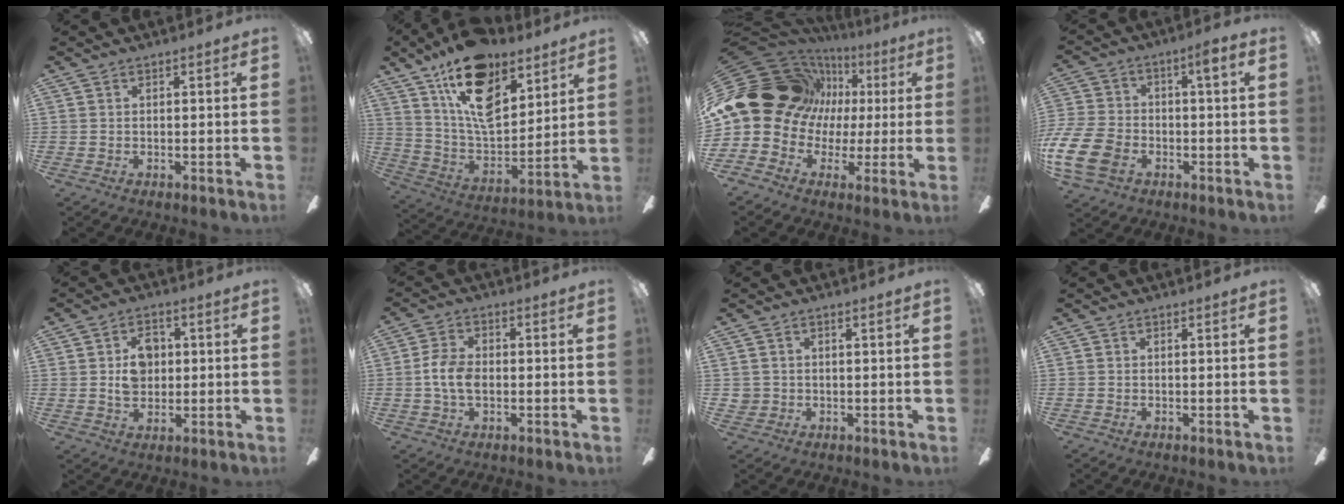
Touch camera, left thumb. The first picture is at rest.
{"total": 19.4, "force": [12.3, 10.1, 11.2], "torque": [-0.214, -0.071, 0.218]}
{"total": 21.9, "force": [4.8, 18.9, 10.0], "torque": [-0.199, -0.030, 0.110]}
{"total": 14.0, "force": [-4.3, 9.1, 9.7], "torque": [-0.187, 0.032, -0.078]}
{"total": 7.6, "force": [0.9, 5.6, 5.1], "torque": [-0.085, 0.006, 0.011]}
{"total": 6.0, "force": [-0.8, 3.7, 4.7], "torque": [-0.106, 0.004, -0.020]}
{"total": 2.0, "force": [0.0, 2.0, 0.0], "torque": [-0.003, 0.004, -0.001]}
{"total": 0.0}